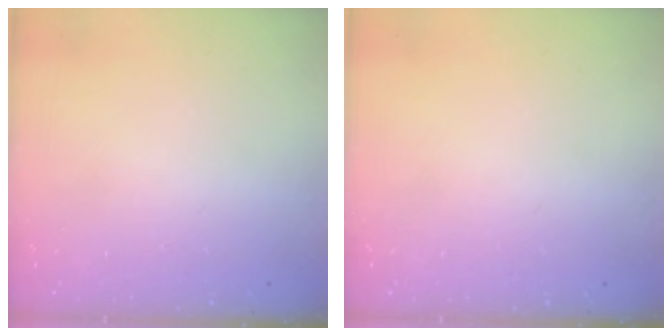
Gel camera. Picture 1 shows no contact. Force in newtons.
{"total": 0.0}